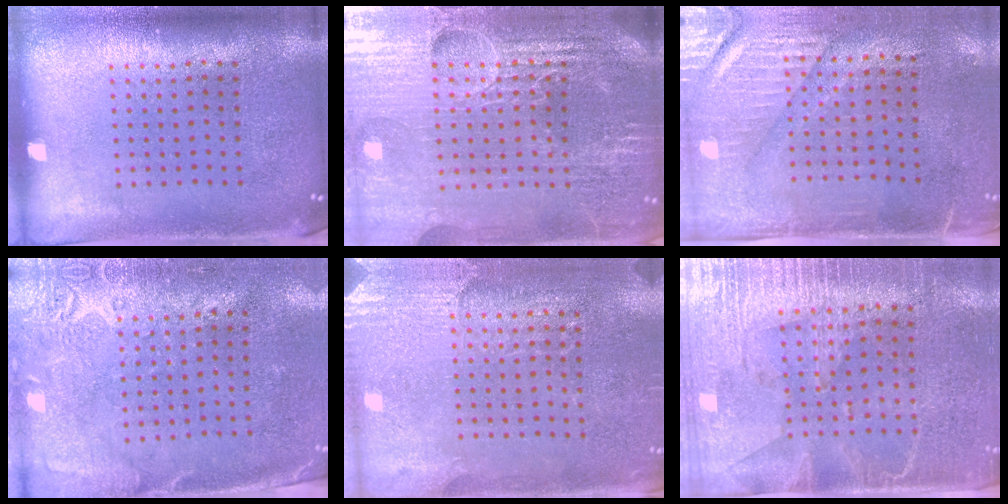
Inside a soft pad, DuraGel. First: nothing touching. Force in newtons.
{"total": 6.0, "press": 5.3, "slide": 2.8}
{"total": 3.0, "press": 2.5, "slide": 1.6}
{"total": 2.8, "press": 2.2, "slide": 1.7}
{"total": 2.8, "press": 2.6, "slide": 0.8}
{"total": 3.0, "press": 2.7, "slide": 1.3}